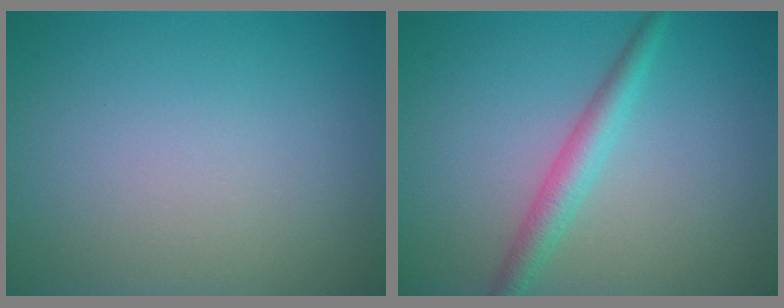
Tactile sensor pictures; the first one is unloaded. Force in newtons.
{"total": 2.7, "press": 2.7, "slide": 0.1}